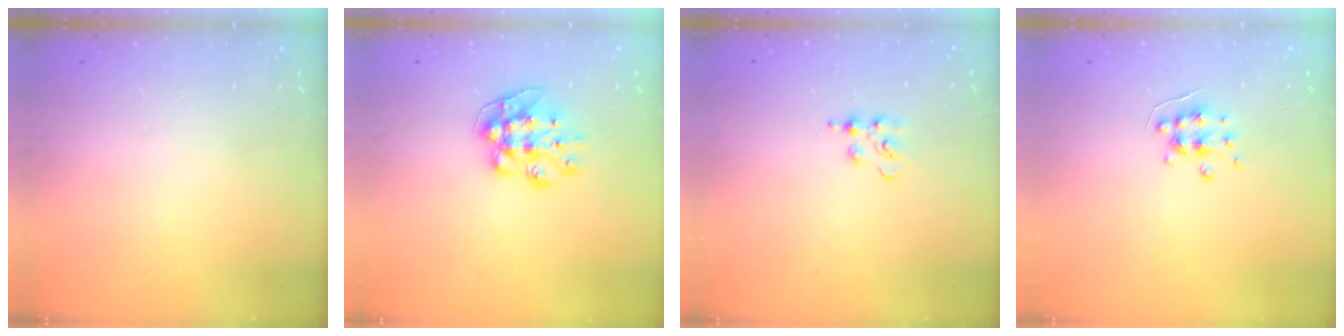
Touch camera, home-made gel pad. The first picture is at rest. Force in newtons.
{"total": 9.6, "press": 9.6, "slide": 0.4}
{"total": 3.6, "press": 3.6, "slide": 0.5}
{"total": 6.1, "press": 6.1, "slide": 0.6}